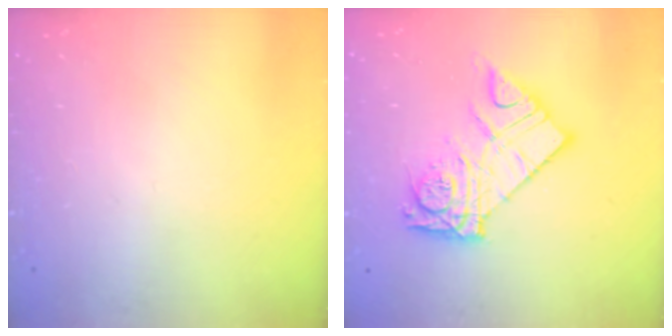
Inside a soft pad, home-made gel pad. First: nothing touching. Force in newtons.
{"total": 14.8, "press": 14.7, "slide": 1.6}